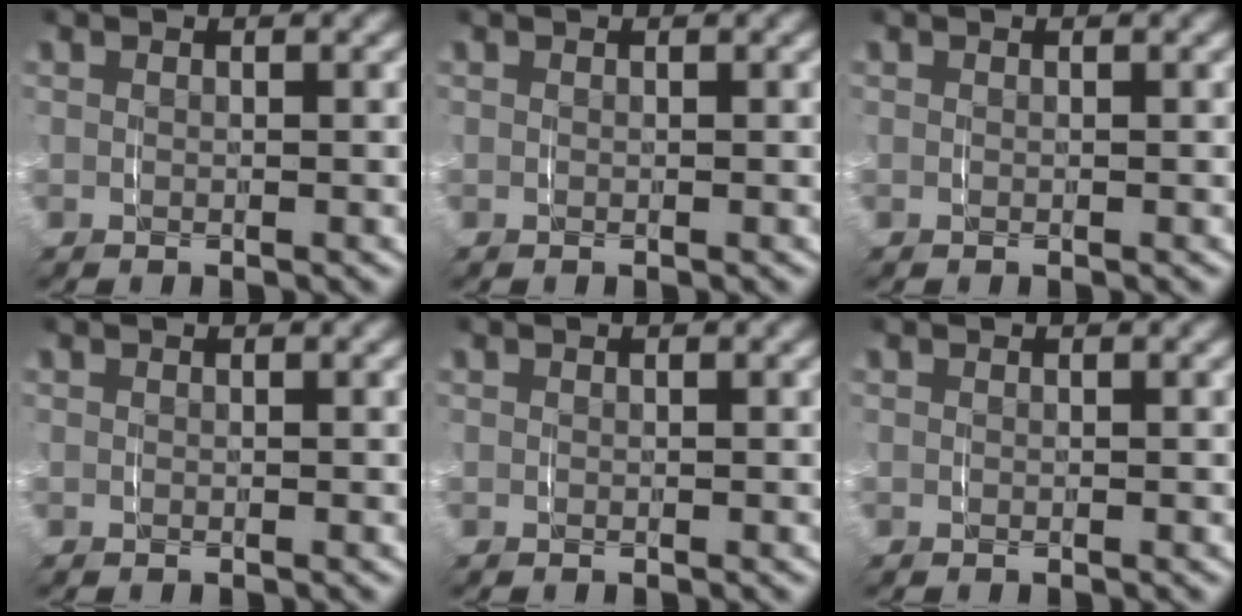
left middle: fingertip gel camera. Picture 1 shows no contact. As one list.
[{"total": 0.0}, {"total": 0.0}, {"total": 0.0}, {"total": 0.0}, {"total": 0.0}]